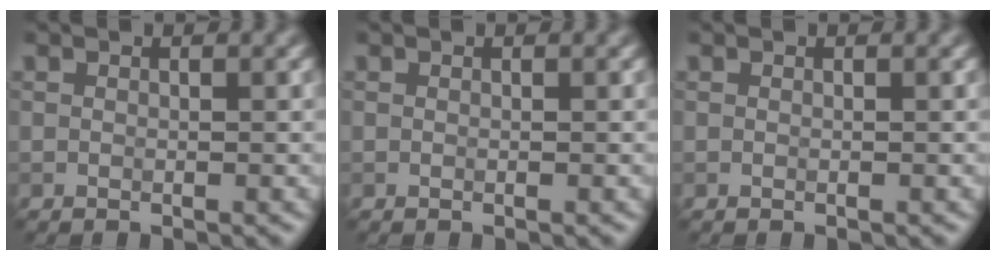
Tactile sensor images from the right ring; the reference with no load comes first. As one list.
[{"total": 0.0}, {"total": 0.0}]